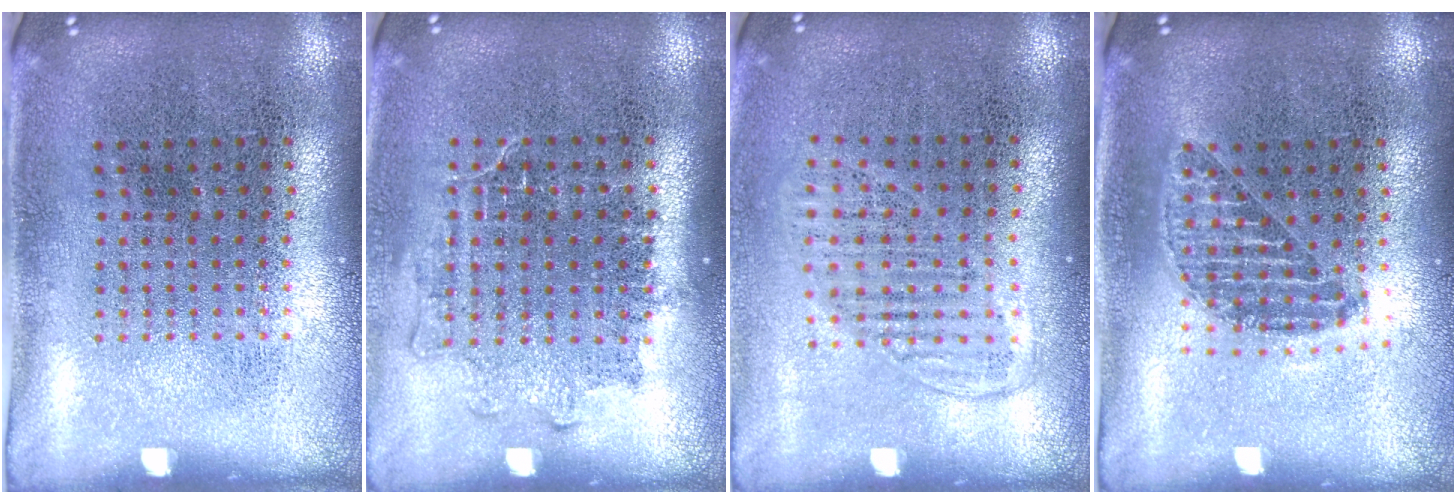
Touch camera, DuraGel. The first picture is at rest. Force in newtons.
{"total": 1.2, "press": 1.1, "slide": 0.6}
{"total": 1.3, "press": 1.2, "slide": 0.6}
{"total": 1.1, "press": 1.0, "slide": 0.5}